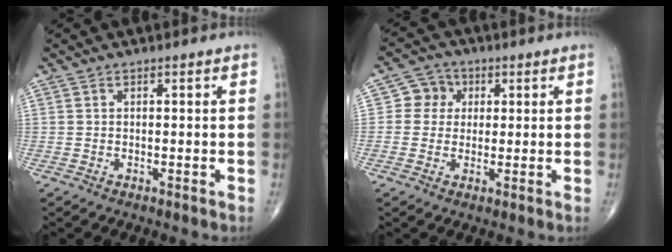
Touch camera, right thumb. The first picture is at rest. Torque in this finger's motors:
{"motor_torque": [-0.60, 0.09, -0.20, -0.09, 0.02]}